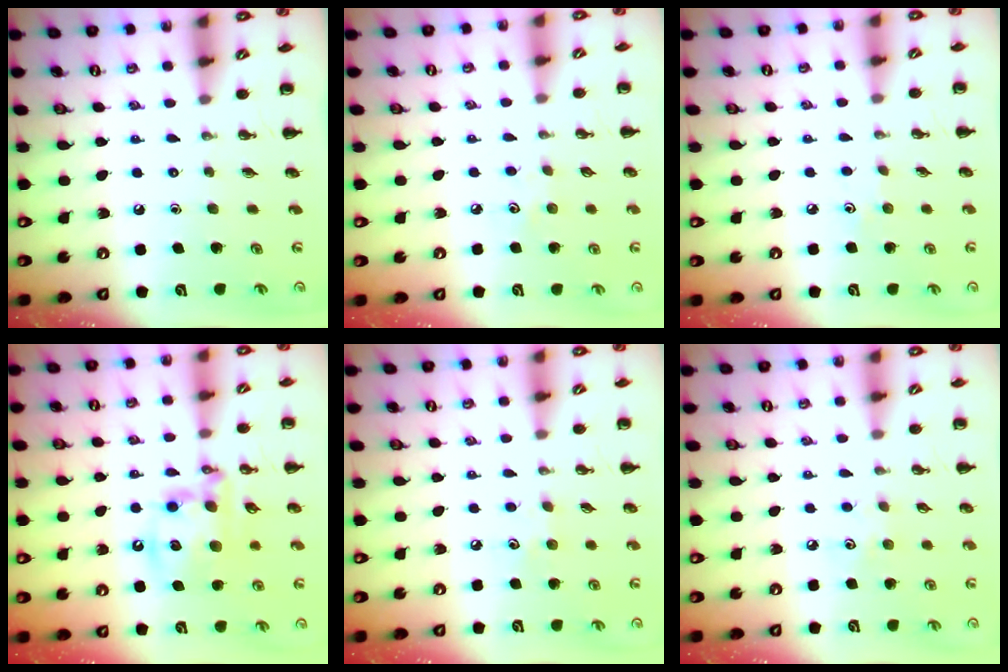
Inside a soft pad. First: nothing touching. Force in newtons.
{"total": 2.8, "press": 2.6, "slide": 0.8}
{"total": 2.8, "press": 2.7, "slide": 0.8}
{"total": 13.0, "press": 12.6, "slide": 3.0}
{"total": 5.8, "press": 5.6, "slide": 1.7}
{"total": 3.7, "press": 3.6, "slide": 0.9}